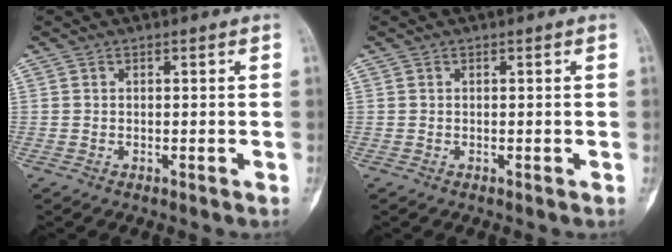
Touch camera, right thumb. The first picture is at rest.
{"total": 0.0}